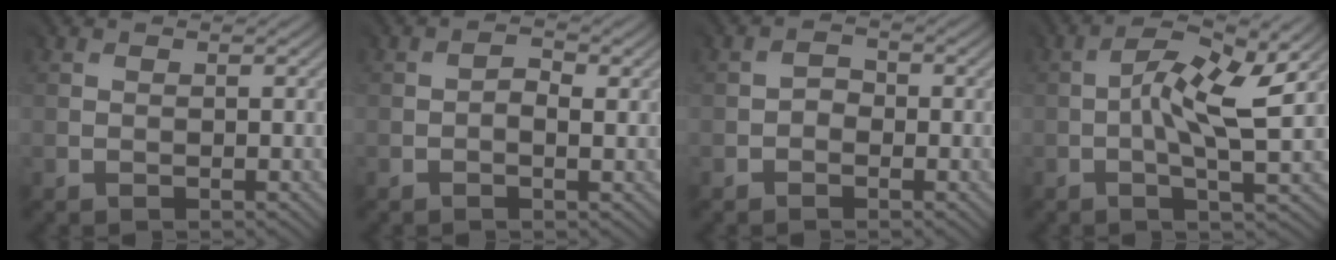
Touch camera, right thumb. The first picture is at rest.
{"total": 1.8, "force": [-0.2, 0.8, 1.6], "torque": [-0.026, -0.003, -0.004]}
{"total": 1.2, "force": [-0.9, 0.8, 0.2], "torque": [-0.001, 0.000, -0.019]}
{"total": 8.3, "force": [0.2, 2.6, 7.9], "torque": [-0.147, 0.001, 0.003]}